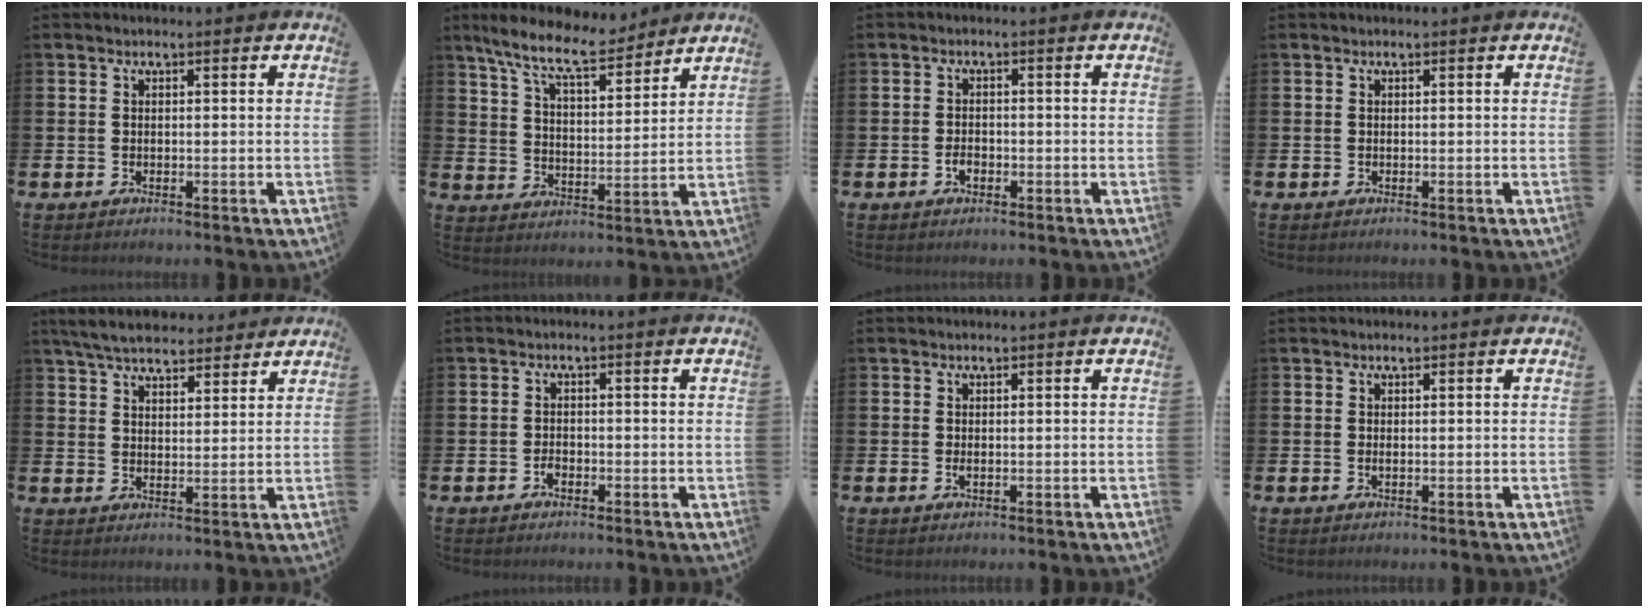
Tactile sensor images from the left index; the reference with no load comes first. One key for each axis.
{"total": 9.7, "fx": 8.8, "fy": 2.0, "fz": 3.8, "tx": -0.097, "ty": -0.042, "tz": 0.158}
{"total": 1.6, "fx": -0.7, "fy": 1.0, "fz": 1.1, "tx": -0.015, "ty": -0.001, "tz": -0.015}
{"total": 0.0}
{"total": 6.0, "fx": 5.7, "fy": 1.4, "fz": 1.2, "tx": -0.043, "ty": -0.020, "tz": 0.104}
{"total": 1.2, "fx": -0.7, "fy": 0.7, "fz": 0.6, "tx": -0.007, "ty": -0.003, "tz": -0.016}
{"total": 0.5, "fx": 0.1, "fy": 0.2, "fz": 0.5, "tx": -0.005, "ty": -0.002, "tz": 0.000}
{"total": 0.0}